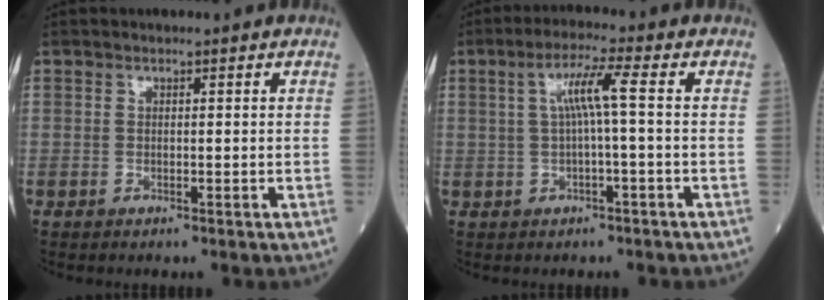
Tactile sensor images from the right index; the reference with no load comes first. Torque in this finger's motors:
{"motor_torque": [0.77, 0.14, 0.38, 0.11]}